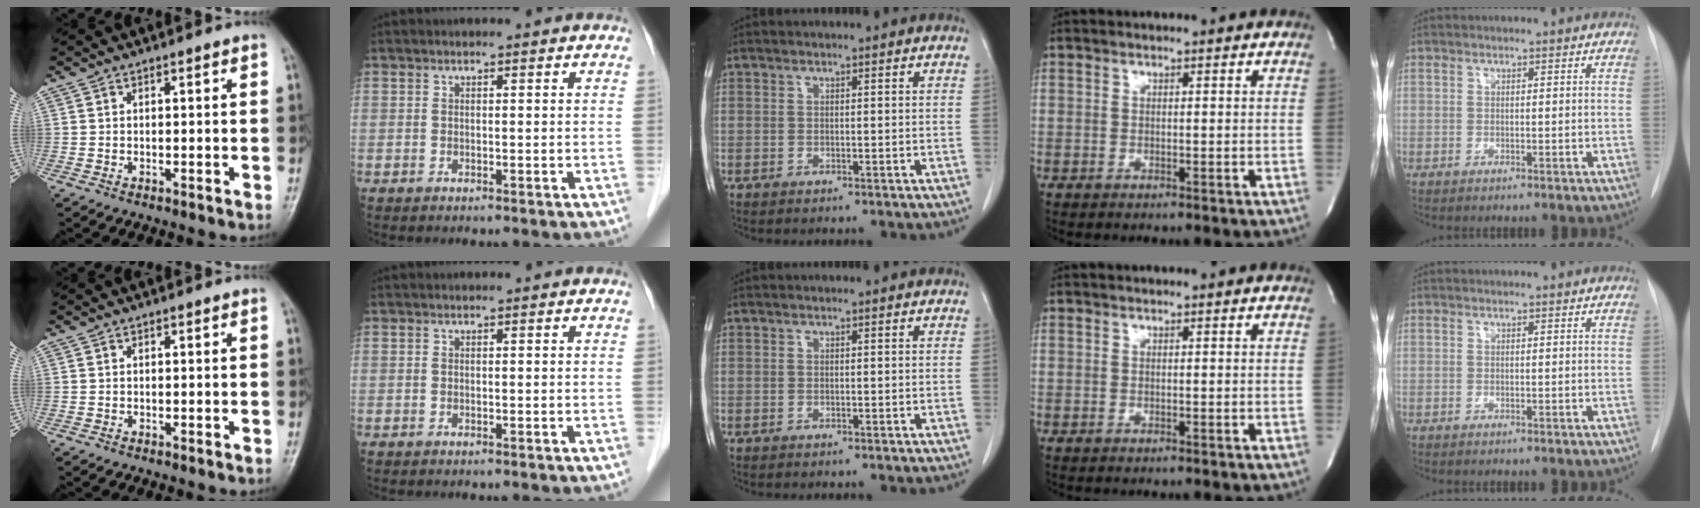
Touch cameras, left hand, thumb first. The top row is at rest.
{}